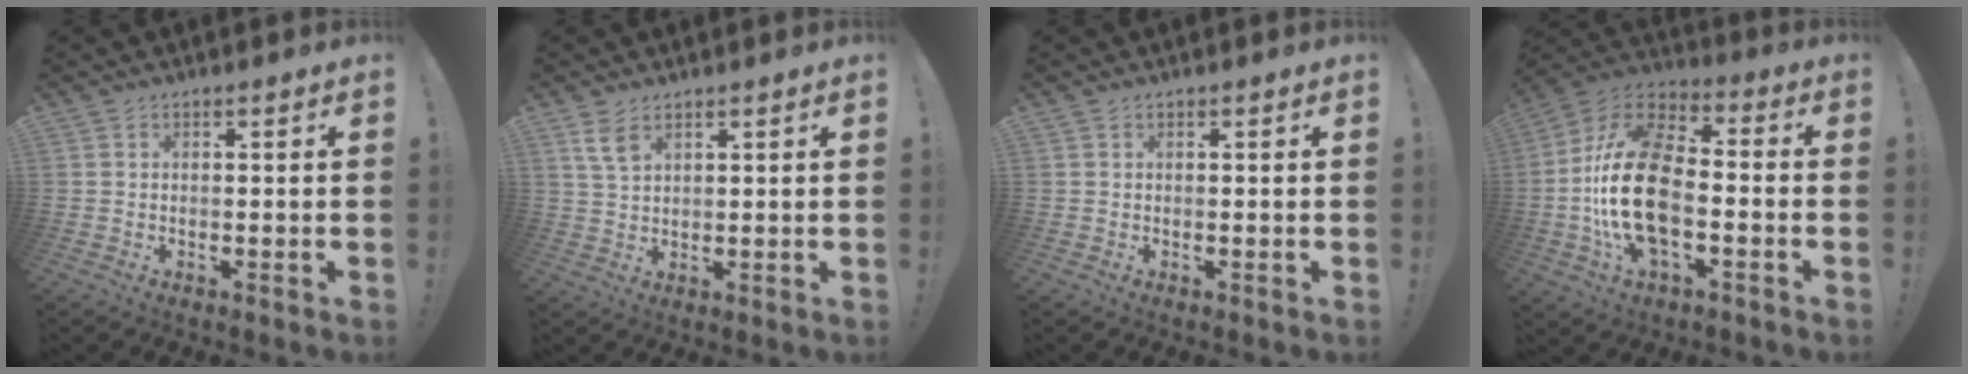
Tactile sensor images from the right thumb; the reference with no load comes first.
{"total": 5.3, "force": [3.2, 2.7, 3.3], "torque": [-0.058, -0.012, 0.060]}
{"total": 0.0}
{"total": 23.4, "force": [-3.7, 13.0, 19.2], "torque": [-0.387, 0.028, -0.054]}